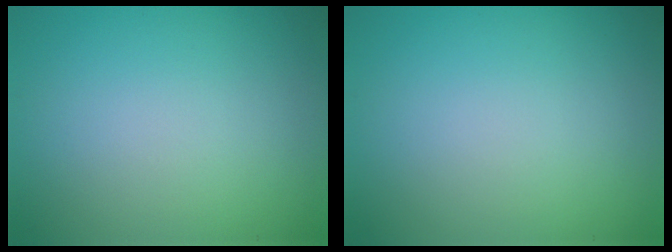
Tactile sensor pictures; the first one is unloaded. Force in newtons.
{"total": 0.0}